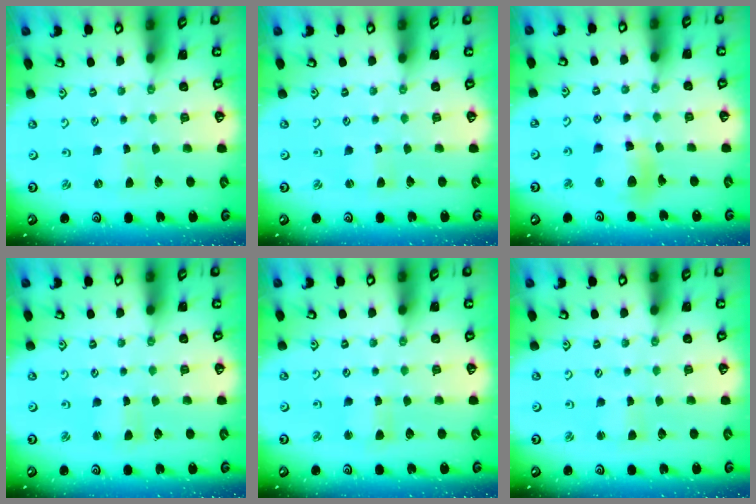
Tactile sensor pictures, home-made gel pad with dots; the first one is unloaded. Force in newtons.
{"total": 1.6, "press": 1.5, "slide": 0.3}
{"total": 11.9, "press": 11.8, "slide": 1.5}
{"total": 0.8, "press": 0.8, "slide": 0.2}
{"total": 2.7, "press": 2.7, "slide": 0.2}
{"total": 1.7, "press": 1.7, "slide": 0.2}